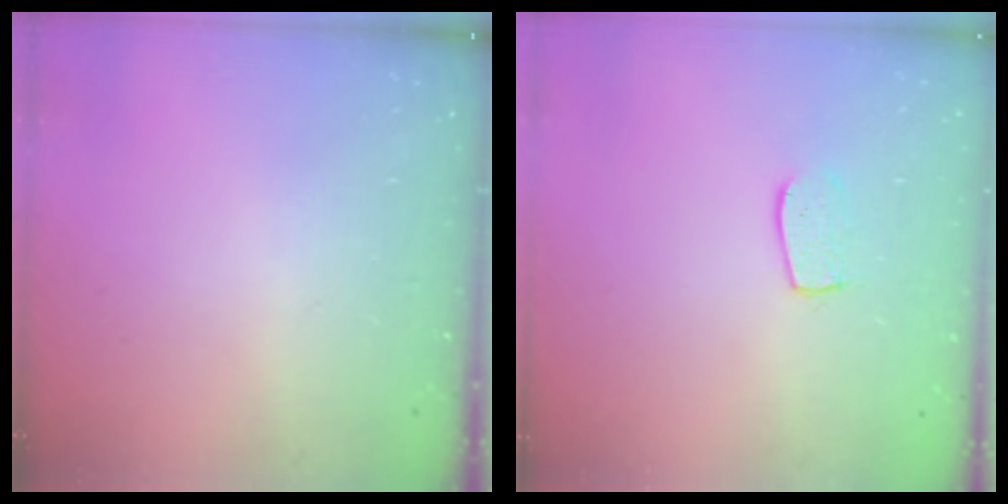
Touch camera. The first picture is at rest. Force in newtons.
{"total": 6.3, "press": 6.2, "slide": 0.5}